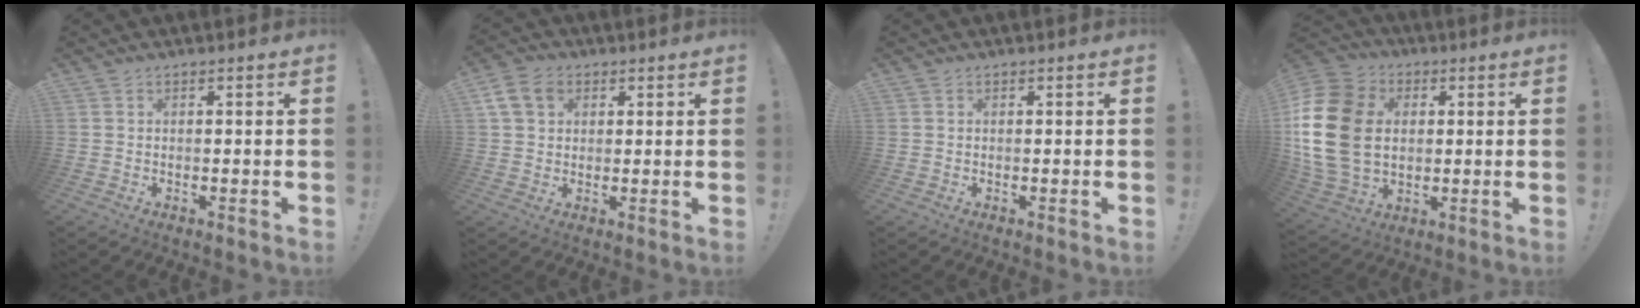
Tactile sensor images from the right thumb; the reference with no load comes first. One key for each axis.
{"total": 9.1, "fx": 3.7, "fy": 6.6, "fz": 4.9, "tx": -0.087, "ty": -0.002, "tz": 0.074}
{"total": 0.0}
{"total": 22.3, "fx": 2.4, "fy": 16.4, "fz": 14.9, "tx": -0.293, "ty": 0.004, "tz": 0.048}